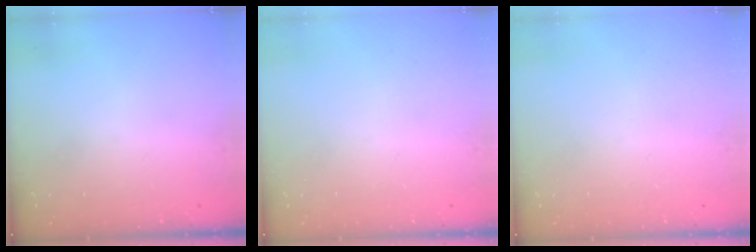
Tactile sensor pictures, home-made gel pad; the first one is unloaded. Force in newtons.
{"total": 0.0}
{"total": 0.0}